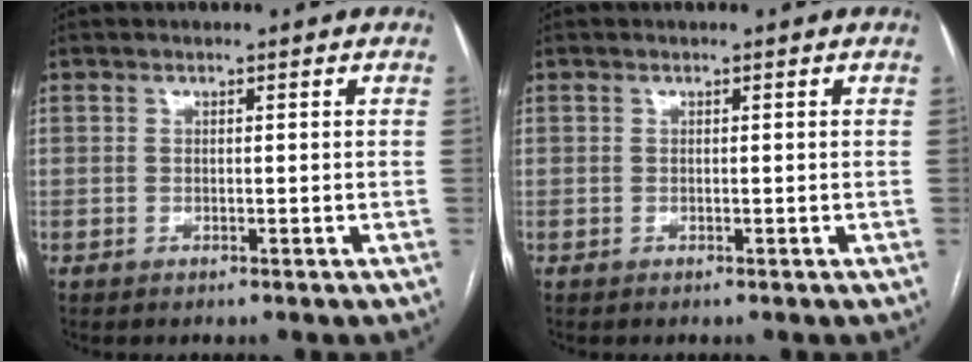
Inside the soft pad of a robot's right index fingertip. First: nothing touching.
{"total": 0.0}